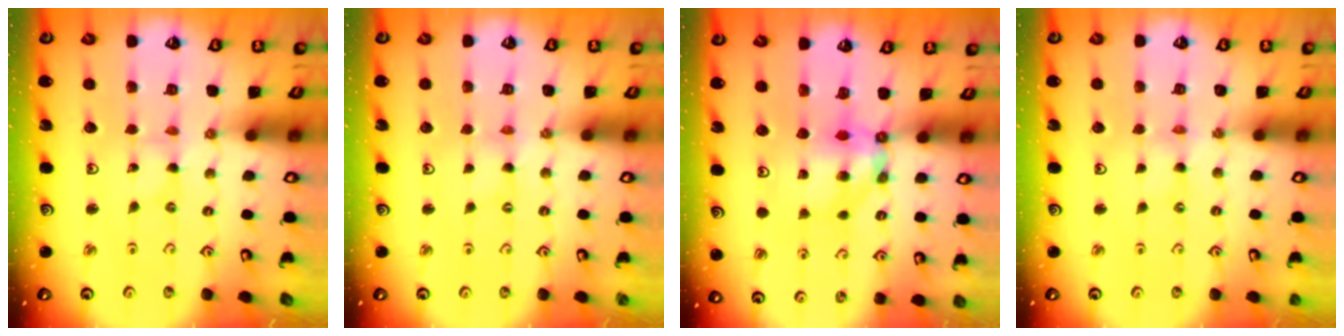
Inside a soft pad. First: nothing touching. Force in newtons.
{"total": 0.0}
{"total": 6.1, "press": 6.1, "slide": 0.2}
{"total": 0.0}